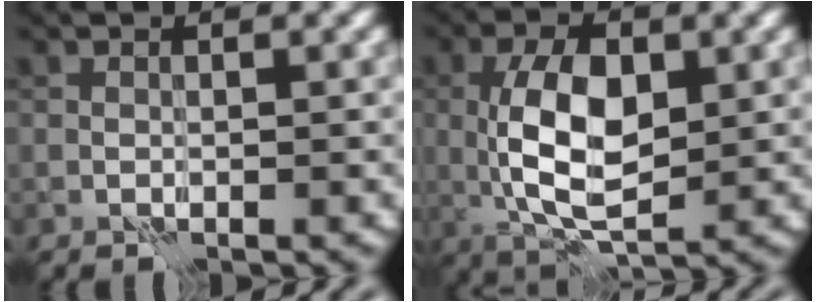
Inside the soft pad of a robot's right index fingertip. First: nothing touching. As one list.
[{"total": 7.4, "force": [0.3, 3.6, 6.4], "torque": [-0.130, -0.002, 0.007]}]